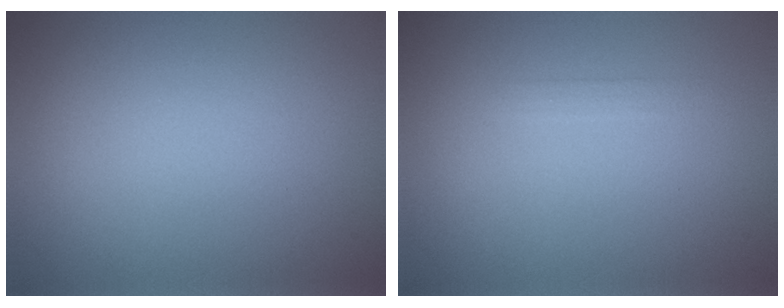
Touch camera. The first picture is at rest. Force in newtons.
{"total": 0.8, "press": 0.8, "slide": 0.0}